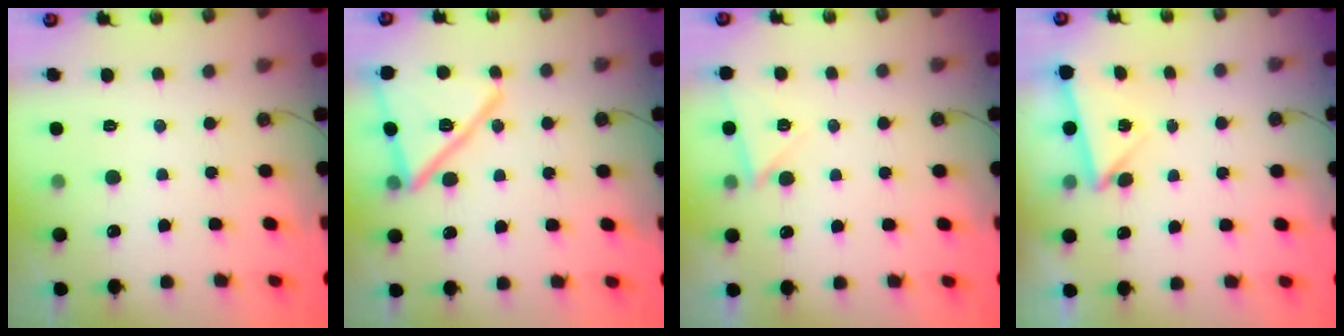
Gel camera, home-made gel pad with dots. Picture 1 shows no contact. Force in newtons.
{"total": 18.9, "press": 18.9, "slide": 1.0}
{"total": 4.2, "press": 4.0, "slide": 1.5}
{"total": 3.4, "press": 3.2, "slide": 0.9}